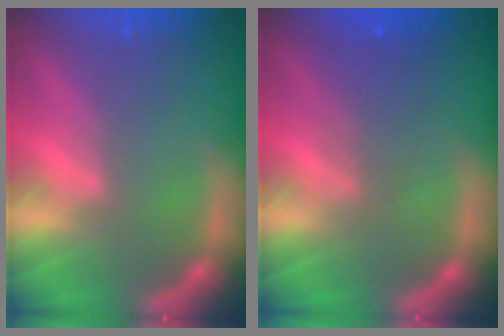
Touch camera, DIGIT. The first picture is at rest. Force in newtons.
{"total": 3.0}